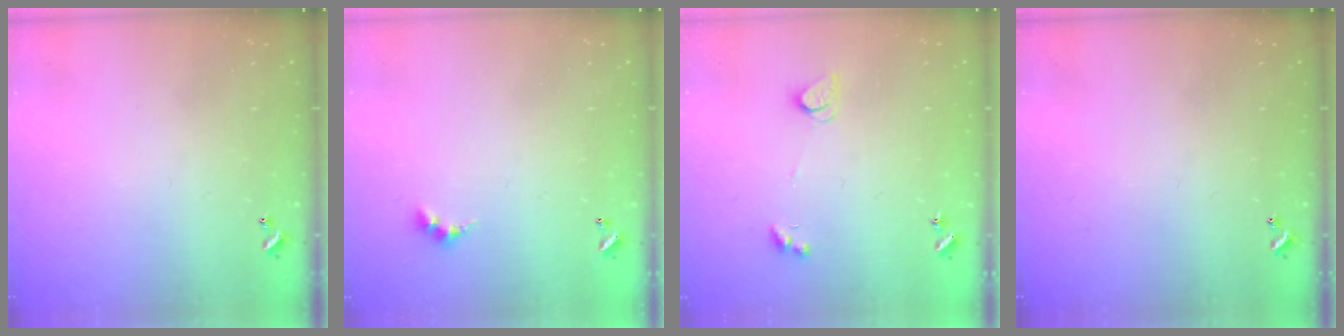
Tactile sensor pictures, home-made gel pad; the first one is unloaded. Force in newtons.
{"total": 3.0, "press": 2.9, "slide": 0.5}
{"total": 2.1, "press": 2.1, "slide": 0.4}
{"total": 0.0}